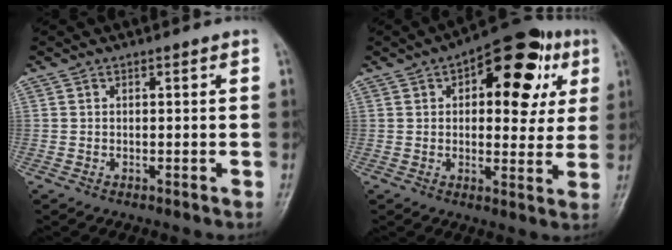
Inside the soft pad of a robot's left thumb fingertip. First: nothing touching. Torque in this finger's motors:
{"motor_torque": [0.92, 1.53, 0.55, 0.24, 0.11]}